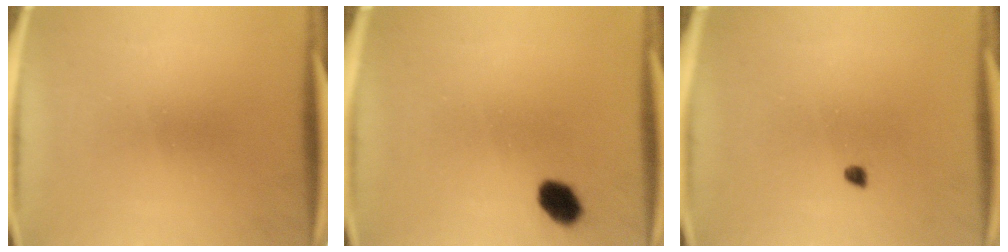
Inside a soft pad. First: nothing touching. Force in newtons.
{"total": 4.8}
{"total": 1.0}